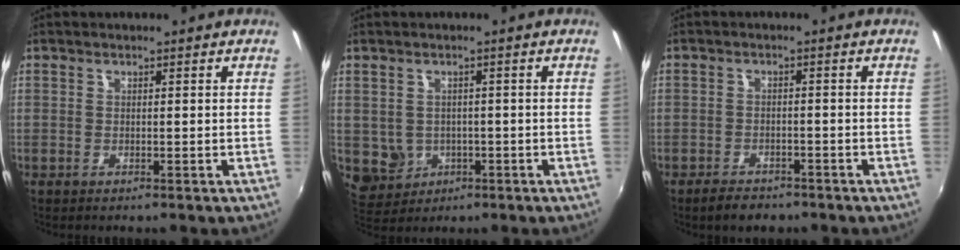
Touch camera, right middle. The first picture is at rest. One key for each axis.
{"total": 5.0, "fx": -0.8, "fy": 4.7, "fz": 1.7, "tx": -0.045, "ty": 0.002, "tz": 0.005}
{"total": 4.4, "fx": -3.5, "fy": 2.2, "fz": 1.5, "tx": -0.042, "ty": 0.002, "tz": -0.054}